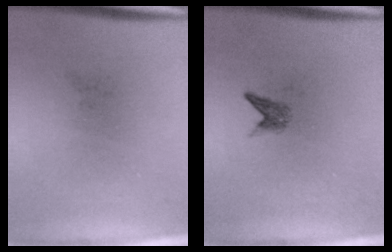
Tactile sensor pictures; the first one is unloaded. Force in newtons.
{"total": 1.3}